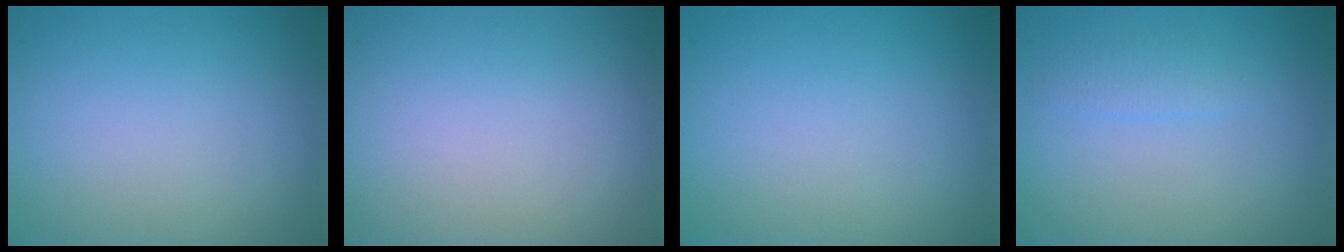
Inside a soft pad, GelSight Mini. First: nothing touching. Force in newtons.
{"total": 0.5, "press": 0.5, "slide": 0.0}
{"total": 0.0}
{"total": 1.2, "press": 1.2, "slide": 0.1}